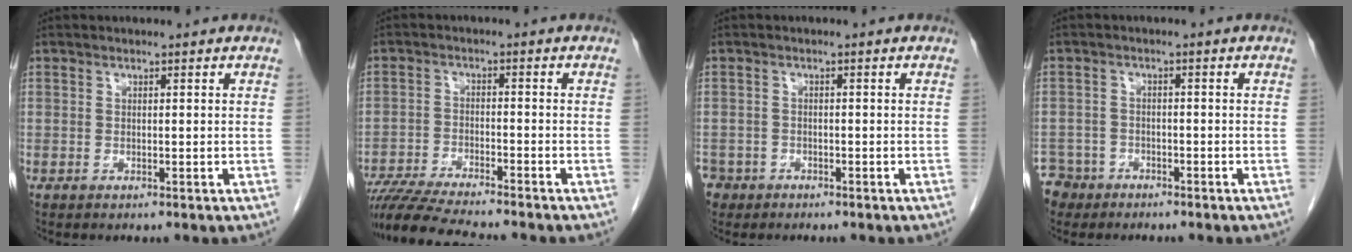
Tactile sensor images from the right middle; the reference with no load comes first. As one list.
[{"total": 11.7, "force": [-10.4, 0.2, 5.2], "torque": [-0.085, -0.019, -0.170]}, {"total": 3.9, "force": [-2.8, 2.7, 0.1], "torque": [-0.002, 0.005, -0.050]}, {"total": 4.9, "force": [-3.7, 3.2, -0.6], "torque": [0.011, 0.004, -0.070]}]